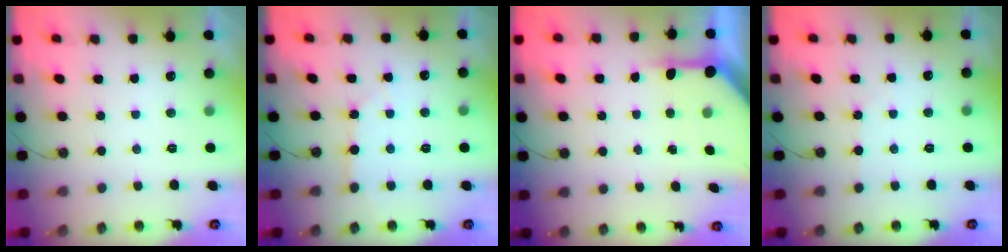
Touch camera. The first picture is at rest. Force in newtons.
{"total": 3.3, "press": 3.3, "slide": 0.4}
{"total": 6.1, "press": 6.1, "slide": 0.5}
{"total": 2.6, "press": 2.6, "slide": 0.5}